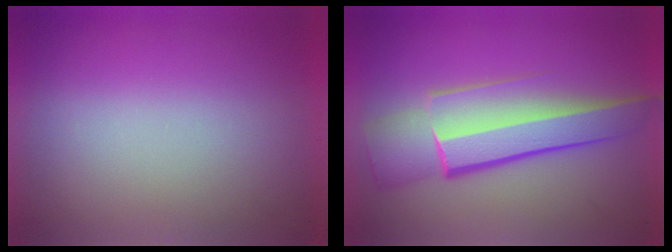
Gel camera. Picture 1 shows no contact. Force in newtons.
{"total": 6.2}